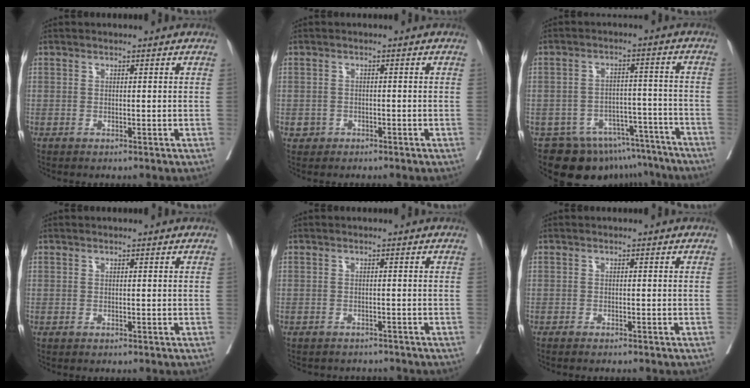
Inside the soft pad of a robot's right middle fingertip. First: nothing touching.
{"total": 1.2, "force": [-0.7, 1.0, 0.1], "torque": [-0.003, 0.004, -0.012]}
{"total": 14.9, "force": [-12.2, 7.8, 3.3], "torque": [-0.036, 0.034, -0.153]}
{"total": 0.0}
{"total": 5.6, "force": [-5.3, 1.6, 0.8], "torque": [-0.007, -0.001, -0.065]}
{"total": 3.1, "force": [-2.7, 0.2, 1.5], "torque": [-0.018, -0.003, -0.035]}